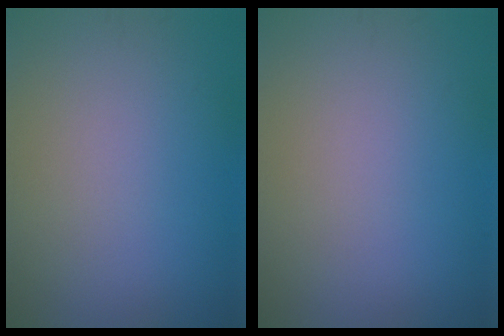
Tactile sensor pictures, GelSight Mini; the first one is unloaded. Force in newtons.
{"total": 0.0}